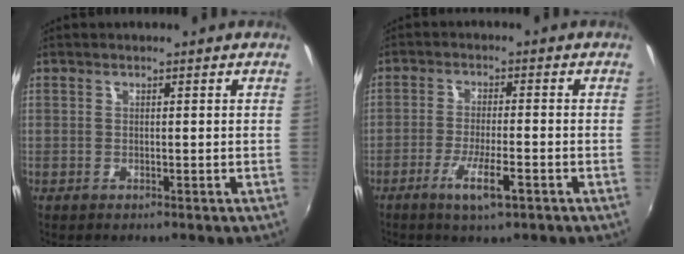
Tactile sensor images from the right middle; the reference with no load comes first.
{"total": 6.0, "force": [-3.4, 0.8, 4.8], "torque": [-0.101, -0.012, -0.061]}